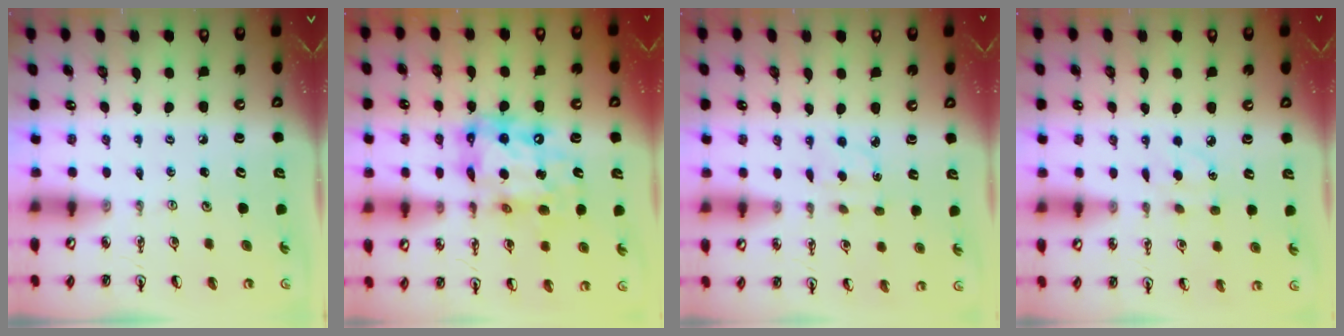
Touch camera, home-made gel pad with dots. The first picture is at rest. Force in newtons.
{"total": 15.9, "press": 15.8, "slide": 1.7}
{"total": 2.4, "press": 2.4, "slide": 0.5}
{"total": 6.1, "press": 6.1, "slide": 0.7}